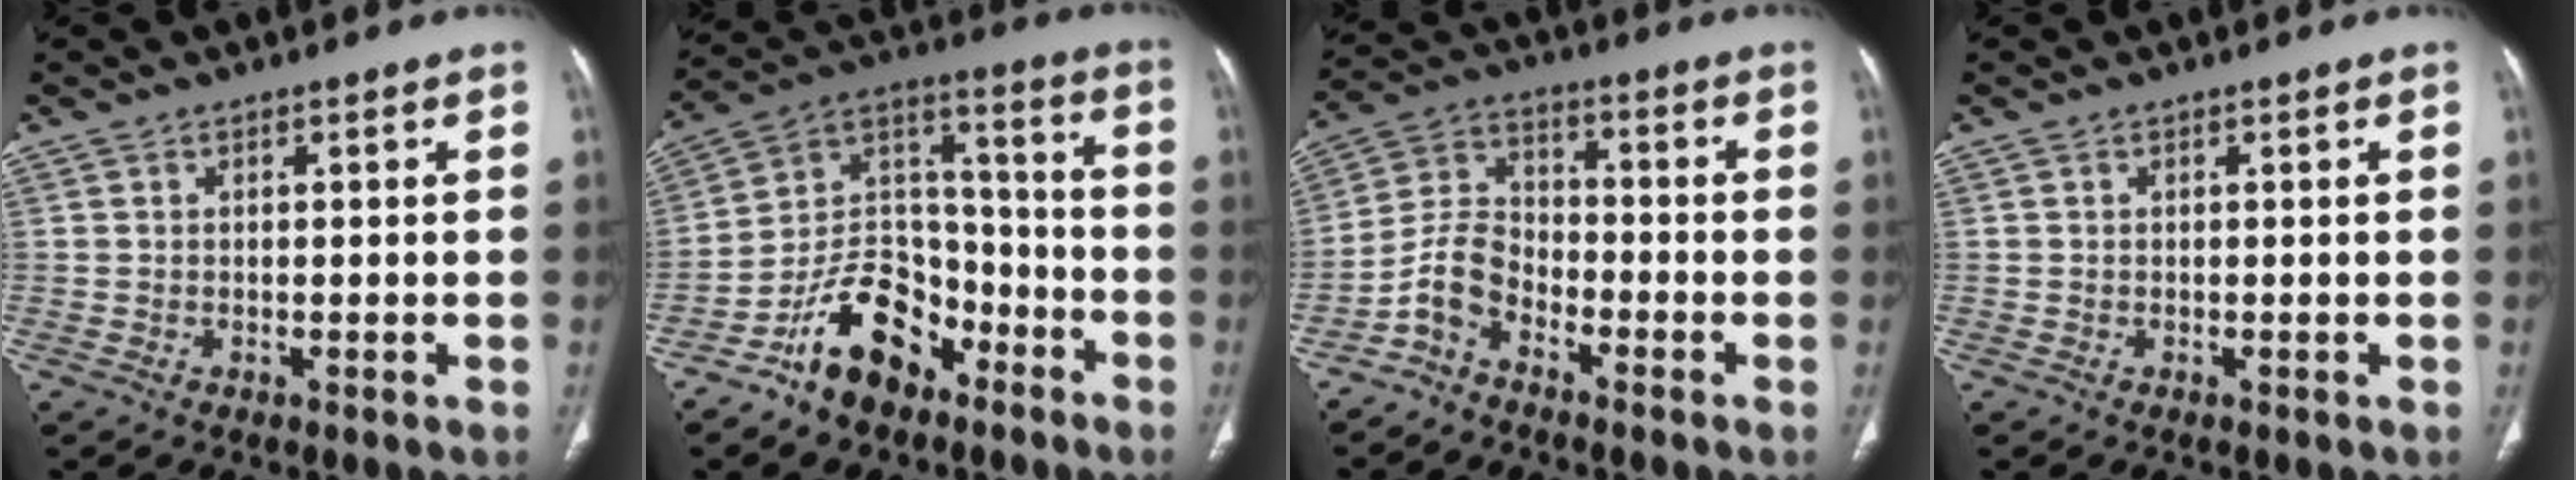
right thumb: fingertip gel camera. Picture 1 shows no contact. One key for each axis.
{"total": 15.4, "fx": -9.6, "fy": 9.2, "fz": 7.8, "tx": -0.097, "ty": 0.091, "tz": -0.175}
{"total": 7.1, "fx": -4.6, "fy": 4.0, "fz": 3.5, "tx": -0.070, "ty": 0.047, "tz": -0.105}
{"total": 0.0}